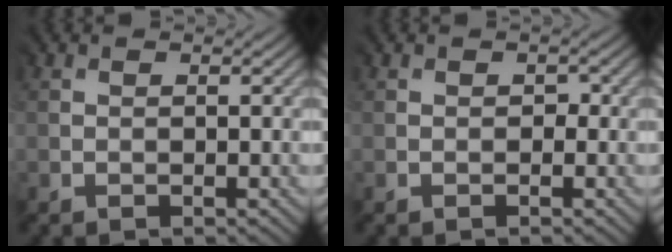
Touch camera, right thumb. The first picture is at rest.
{"total": 0.7, "force": [0.0, 0.6, -0.2], "torque": [0.009, -0.002, 0.005]}